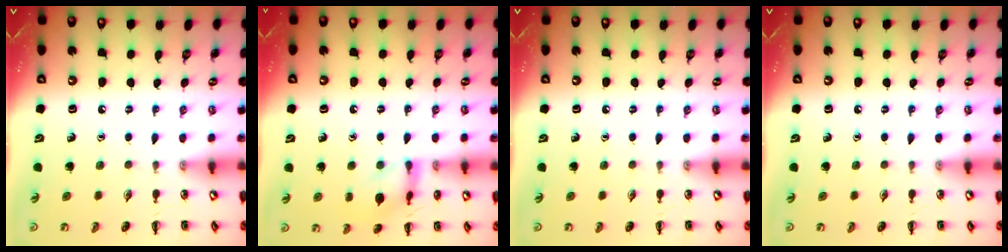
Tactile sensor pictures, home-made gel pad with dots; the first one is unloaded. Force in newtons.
{"total": 10.9, "press": 10.8, "slide": 0.9}
{"total": 0.0}
{"total": 0.0}